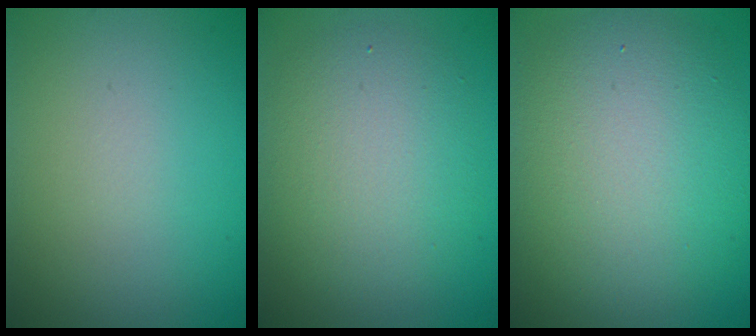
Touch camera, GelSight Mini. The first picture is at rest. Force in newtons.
{"total": 5.3, "press": 5.3, "slide": 0.4}
{"total": 9.7, "press": 9.7, "slide": 0.9}